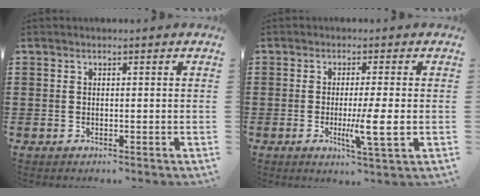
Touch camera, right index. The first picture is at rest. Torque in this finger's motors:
{"motor_torque": [1.68, 0.33, 0.29, 0.20]}